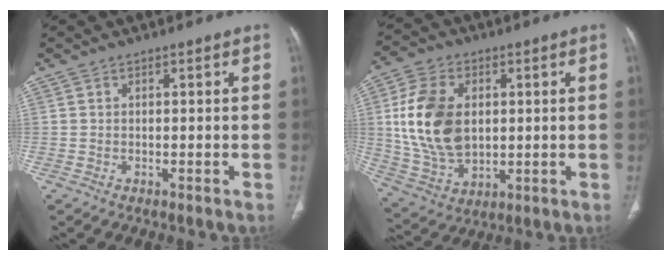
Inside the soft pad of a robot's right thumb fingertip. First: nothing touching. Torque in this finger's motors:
{"motor_torque": [1.84, 1.89, 0.90, -0.62, 0.25]}